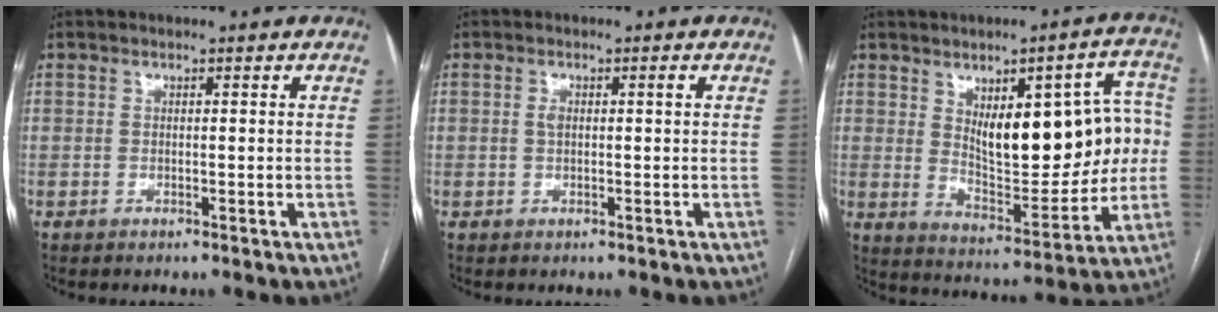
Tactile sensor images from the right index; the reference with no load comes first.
{"total": 1.8, "force": [0.3, 0.6, 1.7], "torque": [-0.037, 0.009, 0.008]}
{"total": 16.9, "force": [2.8, 6.9, 15.2], "torque": [-0.198, 0.027, 0.058]}